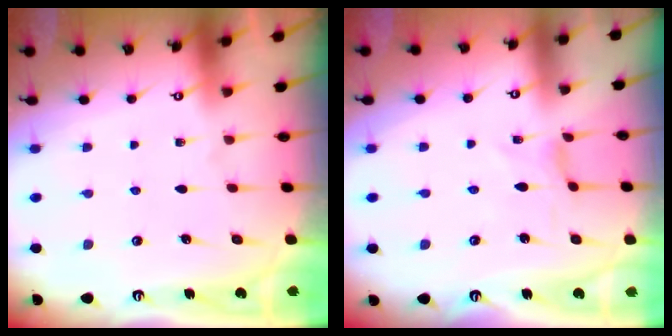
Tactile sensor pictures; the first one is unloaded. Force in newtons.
{"total": 0.0}